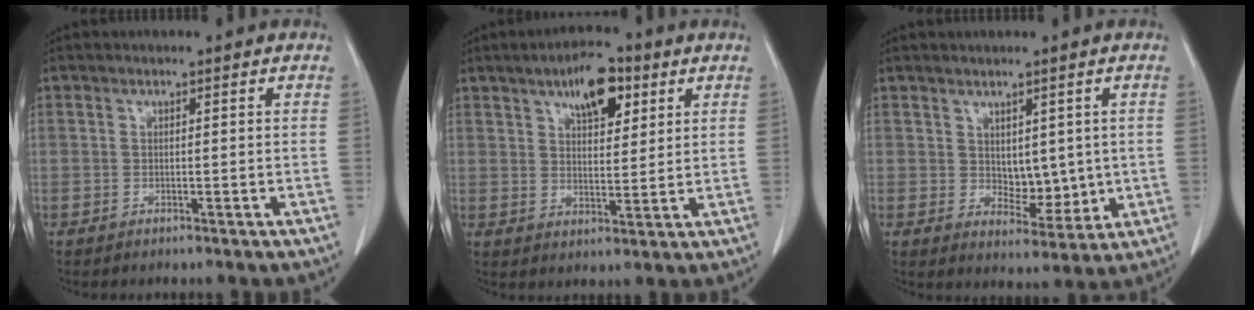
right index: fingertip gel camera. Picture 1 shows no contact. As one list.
[{"total": 8.3, "force": [4.4, 3.4, 6.1], "torque": [-0.099, 0.007, 0.071]}, {"total": 5.4, "force": [0.6, 3.2, 4.3], "torque": [-0.057, -0.007, 0.022]}]